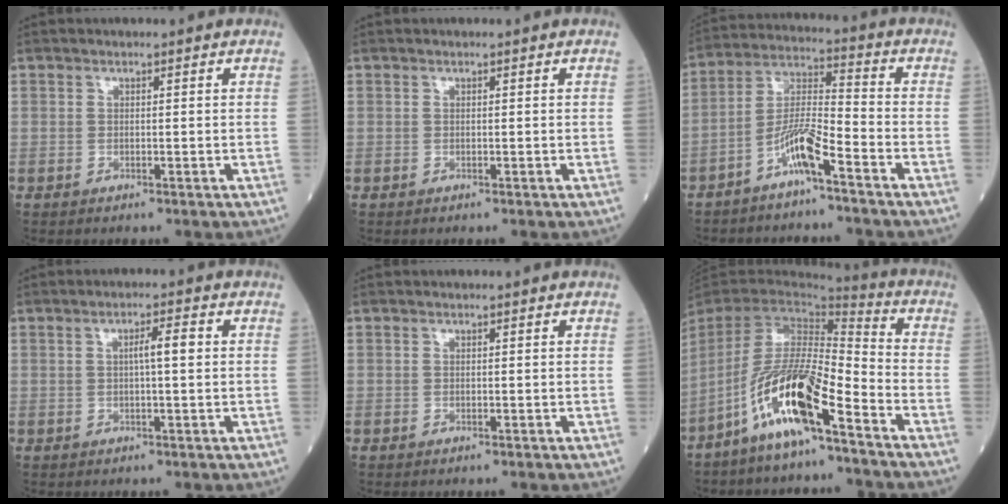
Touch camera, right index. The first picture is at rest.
{"total": 0.0}
{"total": 7.6, "force": [-4.8, 0.4, 5.9], "torque": [-0.130, 0.002, -0.095]}
{"total": 3.0, "force": [0.3, 0.1, 2.9], "torque": [-0.049, 0.004, 0.003]}
{"total": 0.0}
{"total": 14.5, "force": [-8.6, 1.6, 11.6], "torque": [-0.237, -0.014, -0.163]}